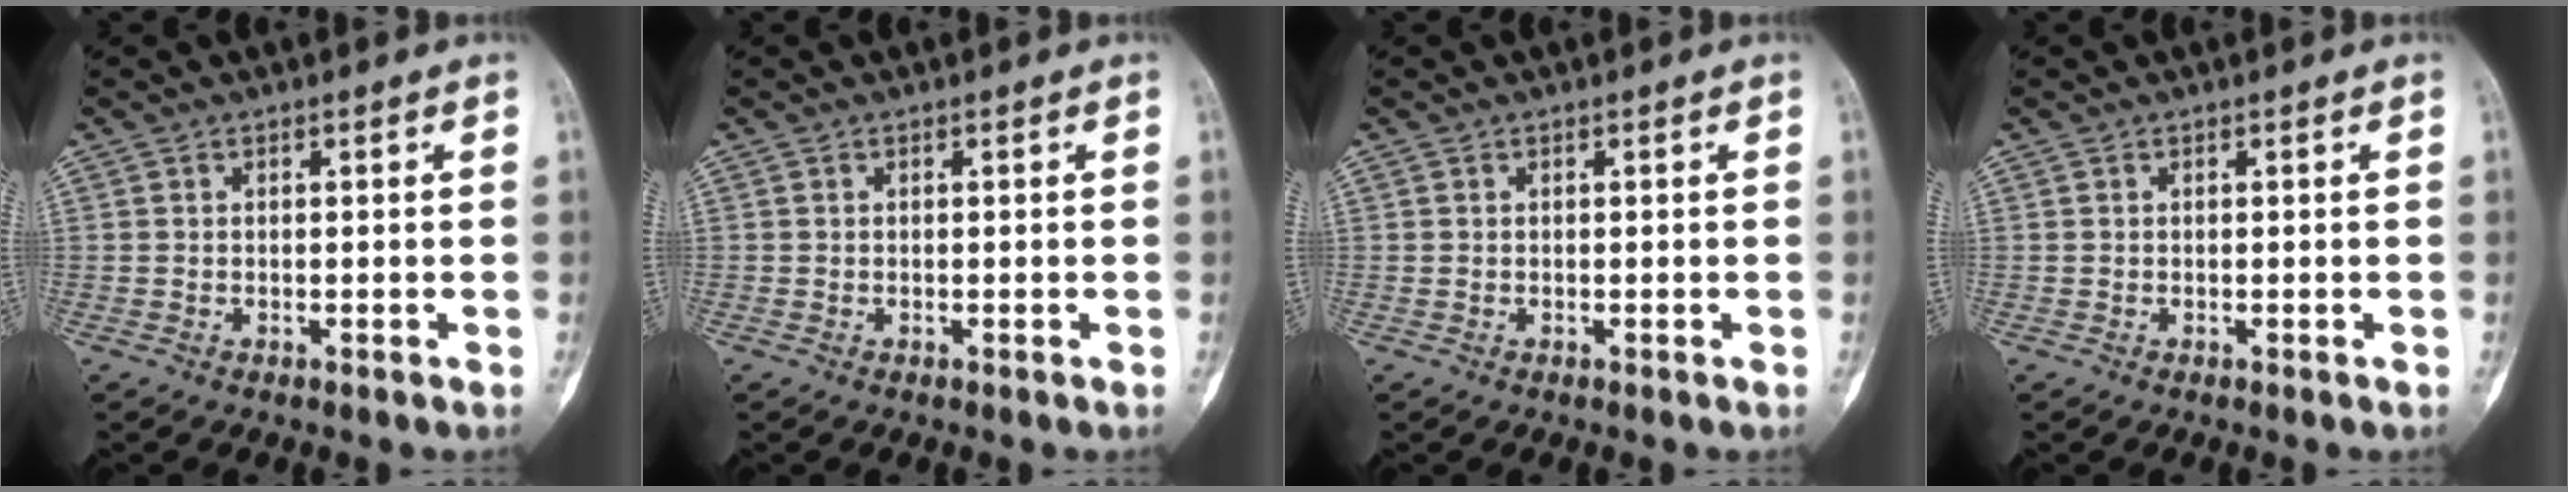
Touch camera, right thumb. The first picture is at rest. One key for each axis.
{"total": 0.0}
{"total": 0.0}
{"total": 0.0}